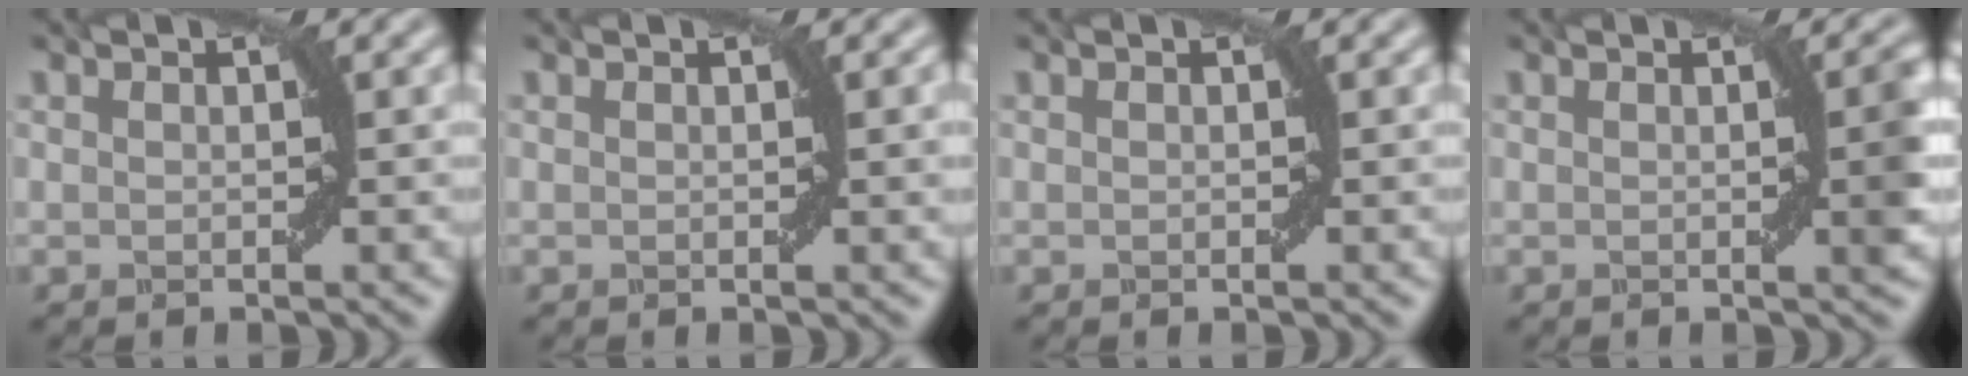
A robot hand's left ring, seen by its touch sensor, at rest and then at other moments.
{"total": 0.9, "force": [0.1, 0.0, 0.9], "torque": [-0.010, 0.001, 0.001]}
{"total": 0.0}
{"total": 2.5, "force": [0.1, 0.4, 2.5], "torque": [-0.026, 0.002, -0.002]}